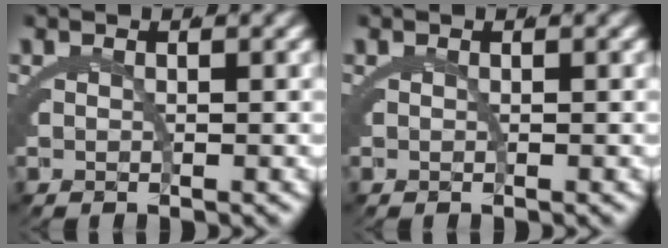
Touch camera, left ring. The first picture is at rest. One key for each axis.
{"total": 0.0}